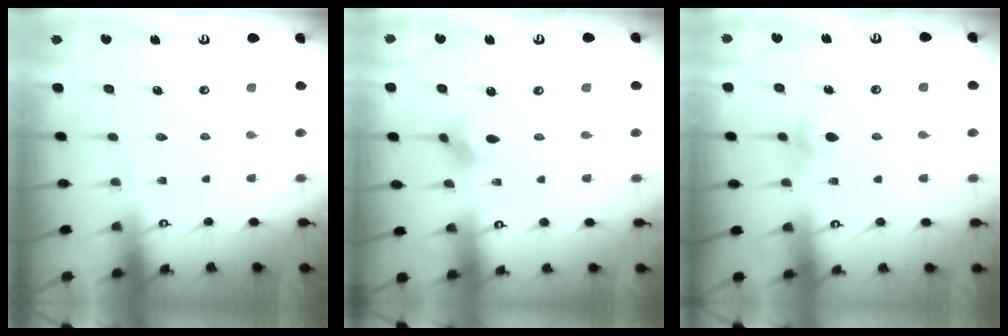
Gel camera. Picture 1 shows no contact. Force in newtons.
{"total": 2.6, "press": 2.6, "slide": 0.4}
{"total": 3.4, "press": 3.3, "slide": 0.8}